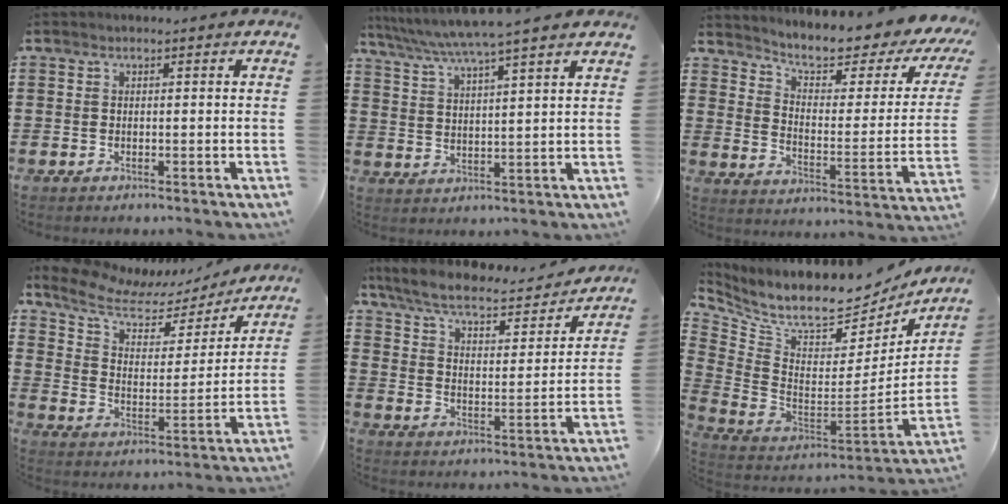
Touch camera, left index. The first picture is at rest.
{"total": 6.1, "force": [5.5, -0.9, 2.6], "torque": [-0.071, -0.031, 0.092]}
{"total": 5.6, "force": [4.6, 1.3, 2.9], "torque": [-0.069, -0.035, 0.072]}
{"total": 8.3, "force": [6.7, 3.2, 3.8], "torque": [-0.106, -0.029, 0.116]}
{"total": 6.7, "force": [5.8, 1.1, 3.0], "torque": [-0.086, -0.034, 0.097]}
{"total": 8.5, "force": [7.3, 1.9, 3.9], "torque": [-0.096, -0.074, 0.124]}